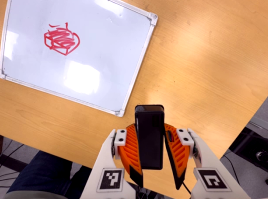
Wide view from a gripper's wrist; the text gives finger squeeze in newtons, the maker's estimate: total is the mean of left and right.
{"total": 10.0, "left": 8.2, "right": 11.8}